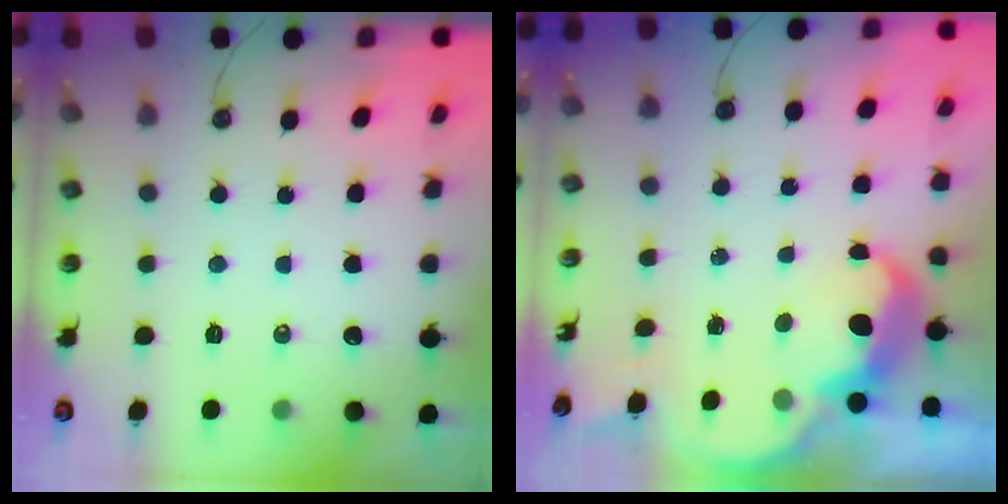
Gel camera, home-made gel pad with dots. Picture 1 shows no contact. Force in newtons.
{"total": 5.5, "press": 5.4, "slide": 0.7}